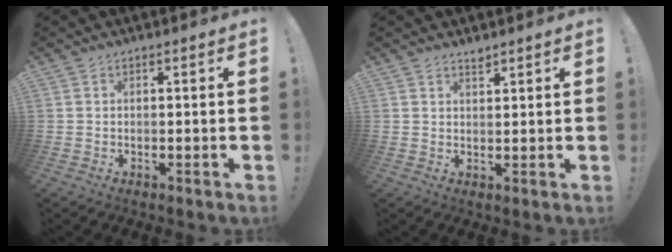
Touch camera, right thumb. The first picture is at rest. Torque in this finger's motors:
{"motor_torque": [-0.19, -0.09, 0.10, -0.03, 0.00]}